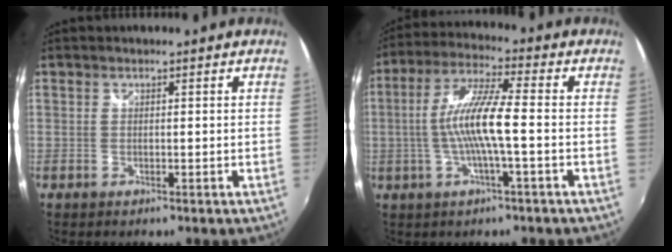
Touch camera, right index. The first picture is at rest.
{"total": 10.3, "force": [-1.5, 0.8, 10.2], "torque": [-0.204, 0.006, -0.029]}